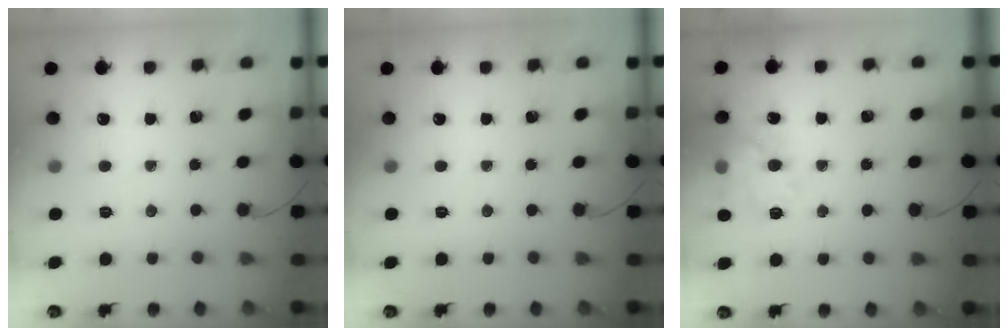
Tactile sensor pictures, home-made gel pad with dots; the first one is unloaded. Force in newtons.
{"total": 0.0}
{"total": 12.8, "press": 12.8, "slide": 0.6}